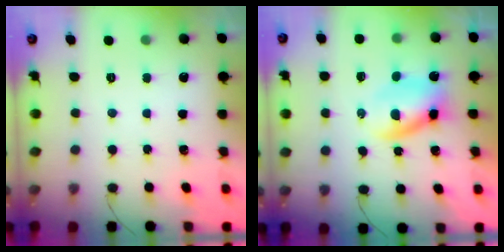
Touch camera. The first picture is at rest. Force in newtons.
{"total": 4.7, "press": 4.7, "slide": 0.5}